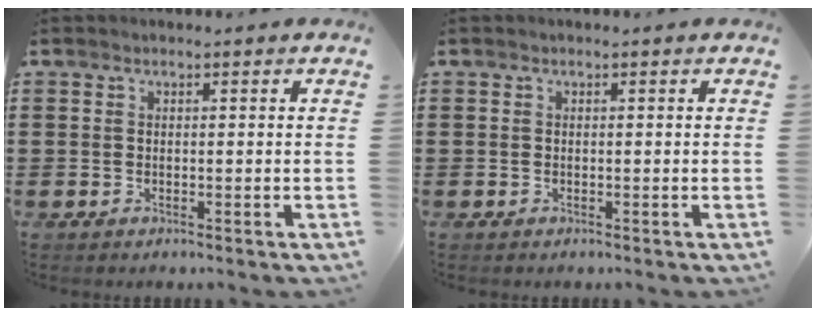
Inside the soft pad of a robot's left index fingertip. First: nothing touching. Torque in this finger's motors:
{"motor_torque": [0.00, 0.00, 0.00, 0.00]}